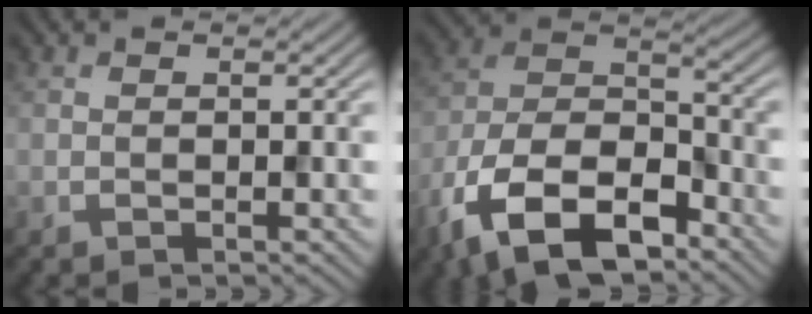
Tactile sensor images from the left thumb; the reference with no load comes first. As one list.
[{"total": 16.0, "force": [-9.9, 8.0, 9.7], "torque": [-0.208, -0.030, -0.200]}]